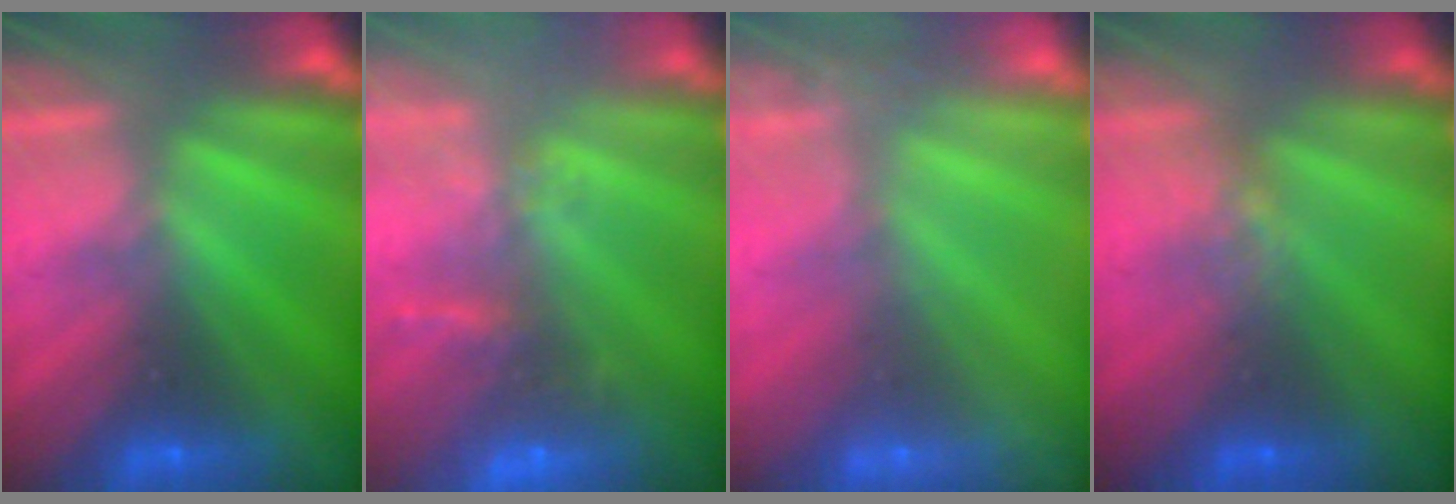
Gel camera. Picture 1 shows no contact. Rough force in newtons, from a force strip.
{"total": 8.0}
{"total": 2.4}
{"total": 3.8}